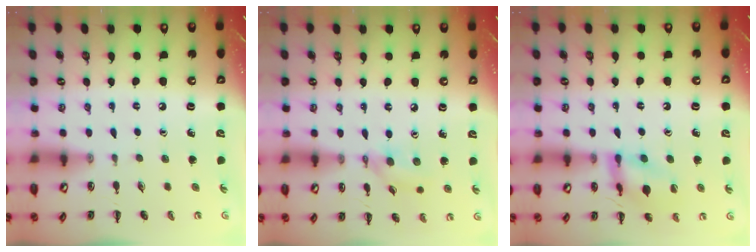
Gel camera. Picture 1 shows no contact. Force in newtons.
{"total": 7.6, "press": 7.5, "slide": 1.0}
{"total": 13.8, "press": 13.7, "slide": 0.7}